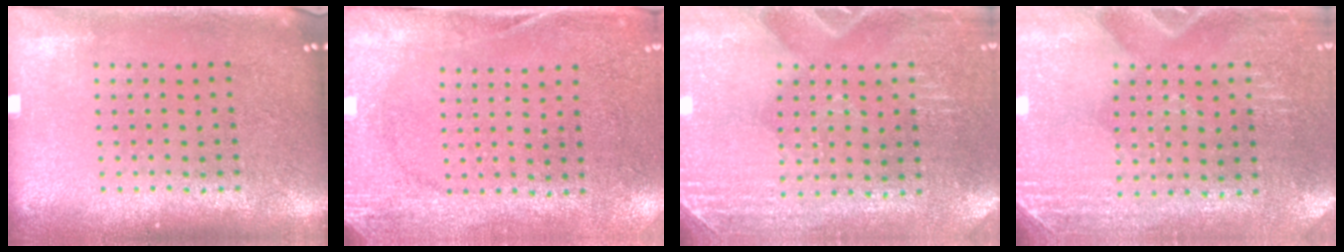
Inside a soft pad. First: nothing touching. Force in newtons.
{"total": 2.8, "press": 2.1, "slide": 1.8}
{"total": 2.8, "press": 2.6, "slide": 1.0}
{"total": 2.9, "press": 2.6, "slide": 1.2}